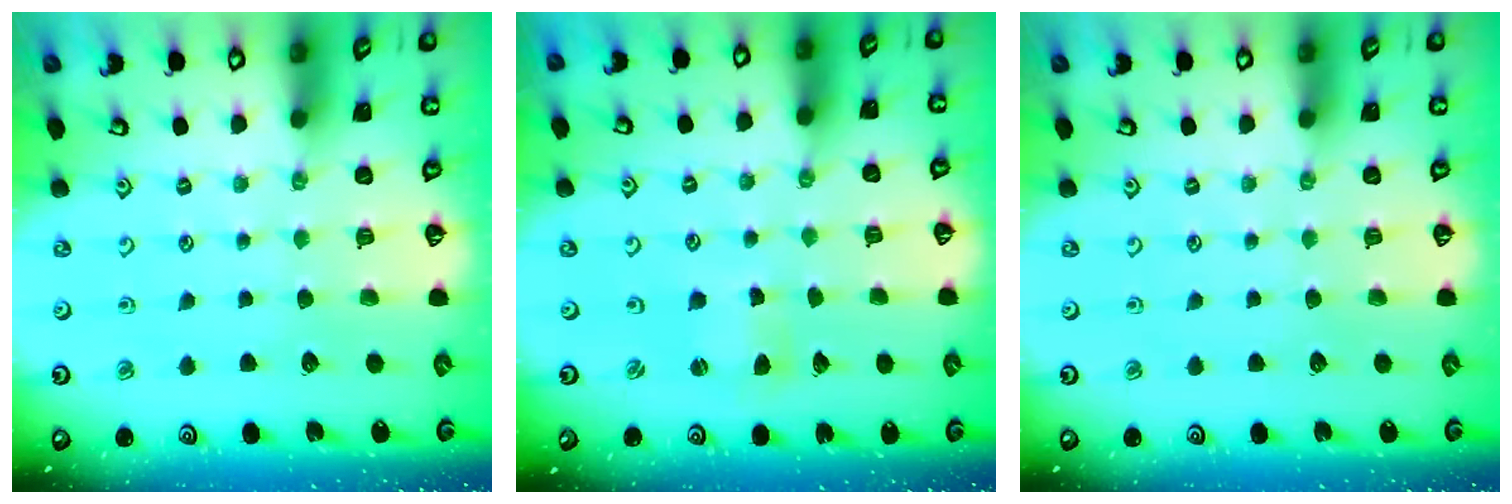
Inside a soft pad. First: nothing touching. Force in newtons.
{"total": 1.4, "press": 1.4, "slide": 0.3}
{"total": 0.0}